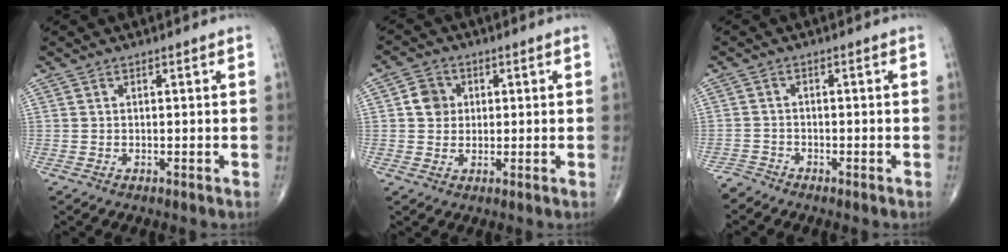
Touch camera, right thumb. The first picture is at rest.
{"total": 4.5, "force": [0.8, 4.1, 1.8], "torque": [-0.011, 0.002, 0.006]}
{"total": 2.1, "force": [-2.0, 0.5, -0.4], "torque": [0.011, -0.005, -0.046]}